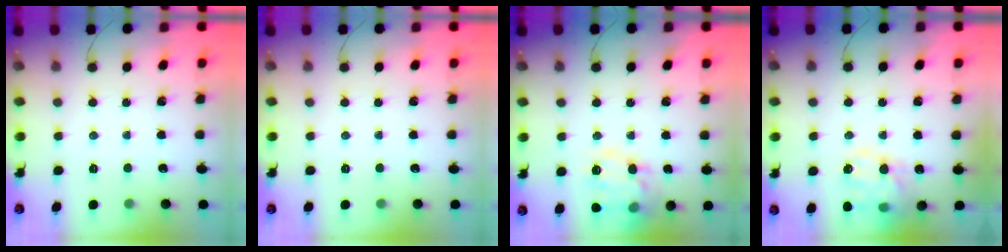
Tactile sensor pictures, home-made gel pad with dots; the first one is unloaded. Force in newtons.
{"total": 0.0}
{"total": 16.6, "press": 16.6, "slide": 1.4}
{"total": 16.1, "press": 15.9, "slide": 2.5}